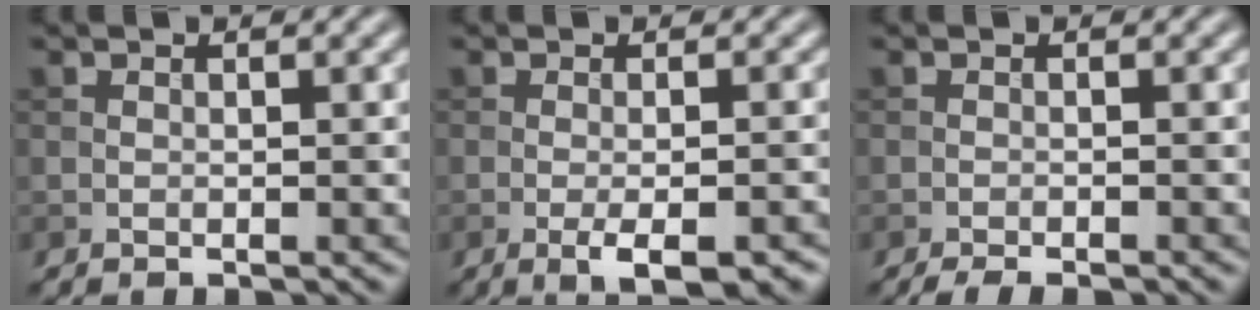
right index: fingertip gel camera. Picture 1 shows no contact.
{"total": 4.4, "force": [-2.1, 1.2, 3.6], "torque": [-0.061, -0.006, -0.027]}
{"total": 2.1, "force": [-1.7, 0.3, 1.1], "torque": [-0.016, 0.000, -0.028]}